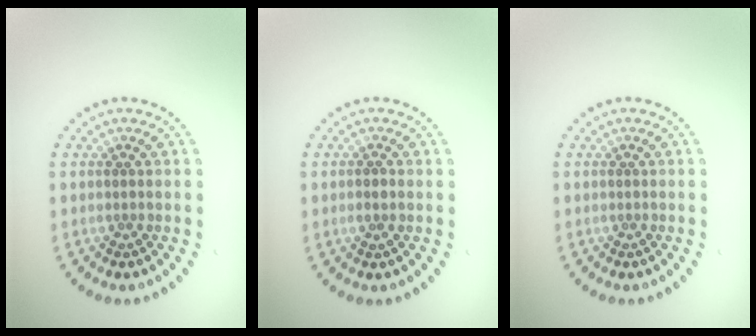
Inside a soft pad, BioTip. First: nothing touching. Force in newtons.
{"total": 0.6, "press": 0.6, "slide": 0.3}
{"total": 0.0}